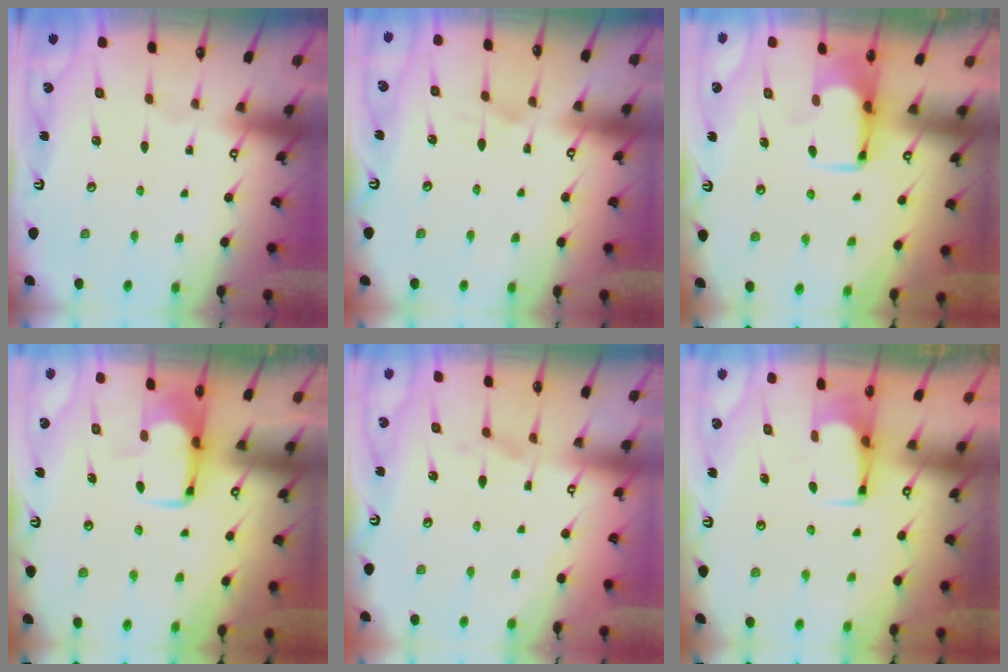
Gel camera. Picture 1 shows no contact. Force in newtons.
{"total": 4.3, "press": 4.3, "slide": 0.5}
{"total": 1.1, "press": 1.1, "slide": 0.1}
{"total": 2.0, "press": 1.9, "slide": 0.4}
{"total": 2.0, "press": 1.9, "slide": 0.8}
{"total": 2.3, "press": 2.3, "slide": 0.3}